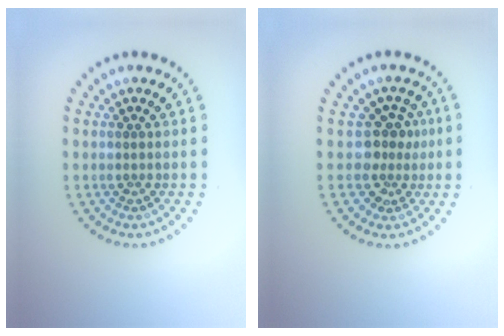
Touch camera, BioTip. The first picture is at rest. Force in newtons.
{"total": 2.7, "press": 2.0, "slide": 1.8}